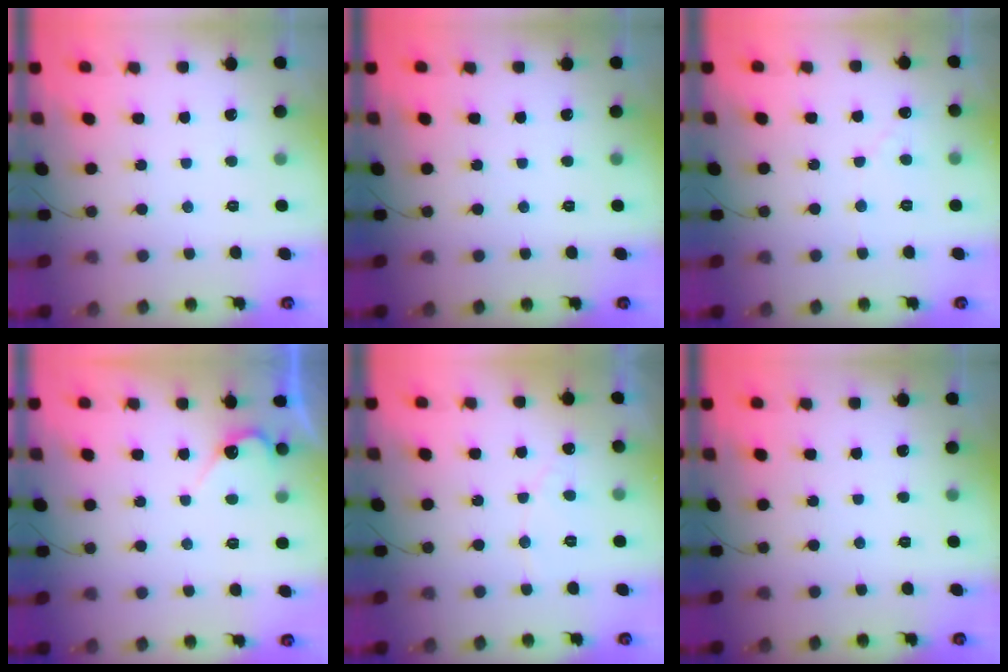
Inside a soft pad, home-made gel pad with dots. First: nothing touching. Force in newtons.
{"total": 0.0}
{"total": 3.0, "press": 2.9, "slide": 0.3}
{"total": 4.4, "press": 4.4, "slide": 0.4}
{"total": 4.1, "press": 4.1, "slide": 0.3}
{"total": 0.0}